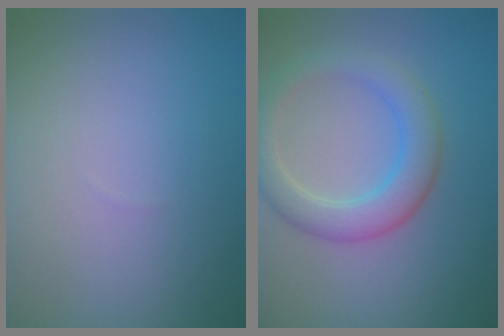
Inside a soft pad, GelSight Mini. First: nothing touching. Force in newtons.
{"total": 4.4, "press": 4.4, "slide": 0.2}